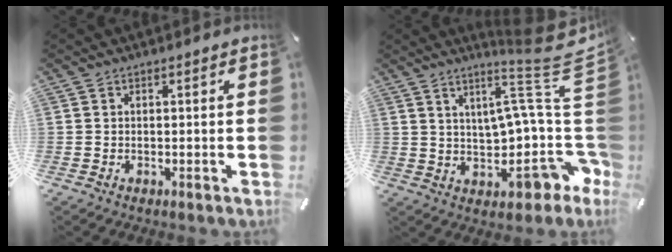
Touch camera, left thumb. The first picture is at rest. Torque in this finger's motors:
{"motor_torque": [1.51, 1.59, 0.49, -0.08, 0.12]}